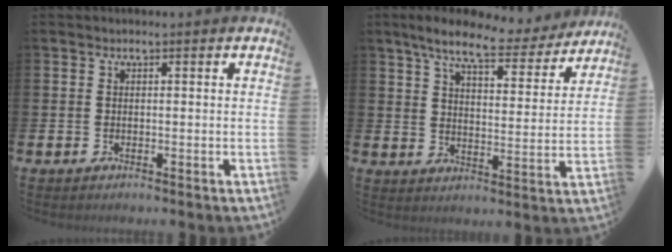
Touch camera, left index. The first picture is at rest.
{"total": 8.5, "force": [7.4, 1.9, 3.8], "torque": [-0.085, -0.037, 0.125]}